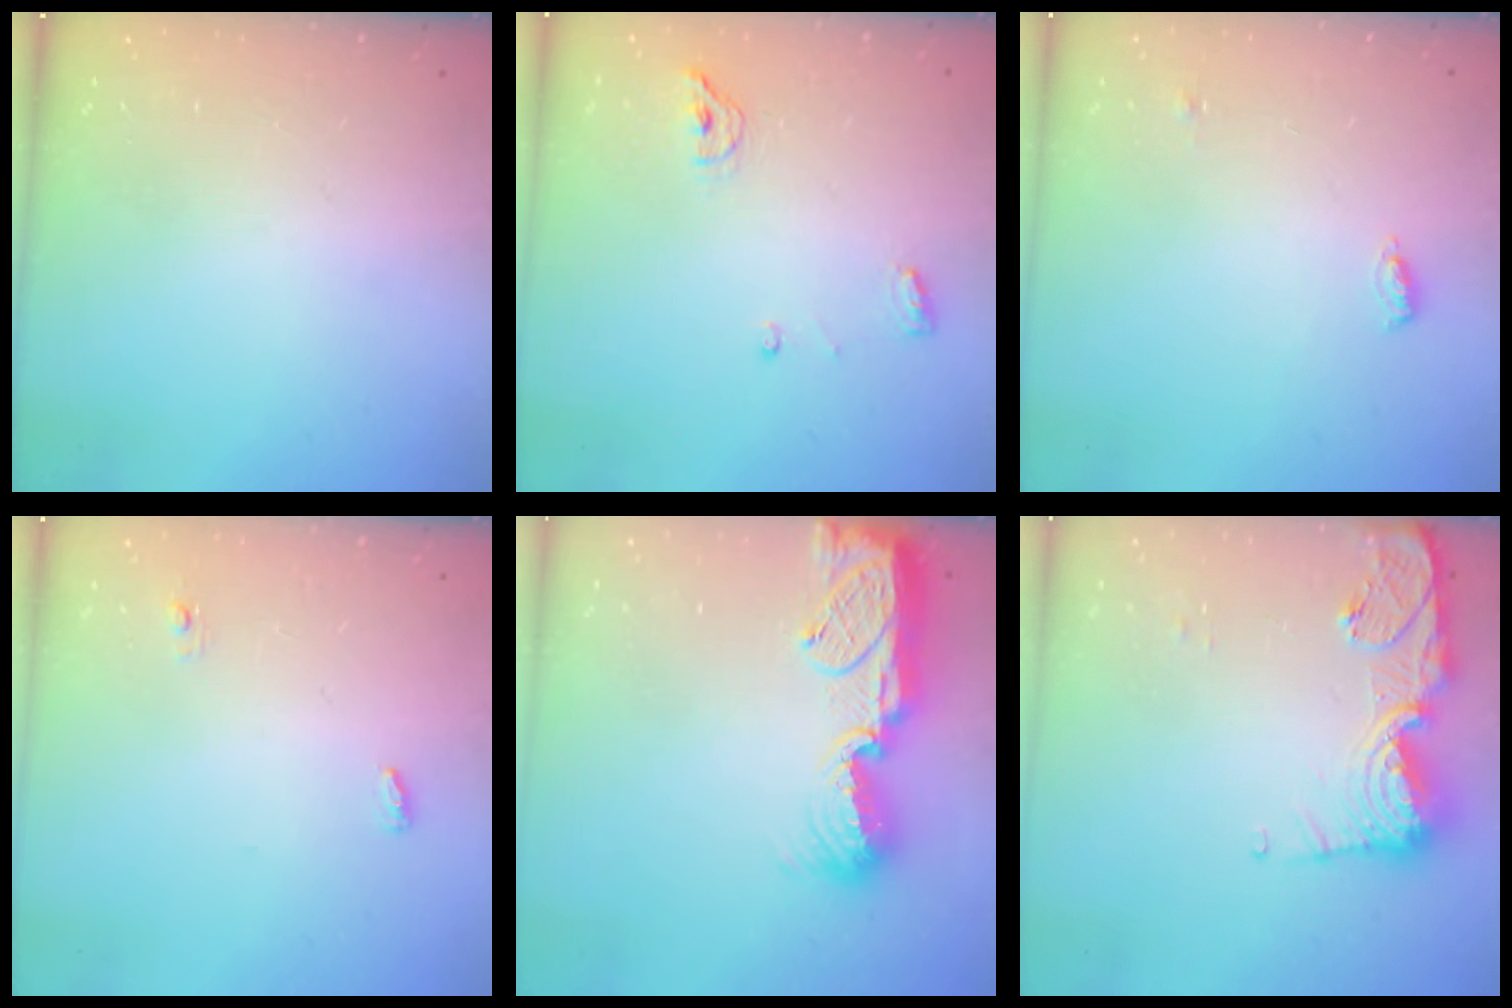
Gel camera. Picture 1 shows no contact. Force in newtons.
{"total": 5.4, "press": 5.3, "slide": 1.1}
{"total": 4.5, "press": 4.3, "slide": 1.2}
{"total": 3.6, "press": 3.4, "slide": 1.0}
{"total": 13.6, "press": 13.4, "slide": 2.3}
{"total": 13.5, "press": 13.4, "slide": 1.3}